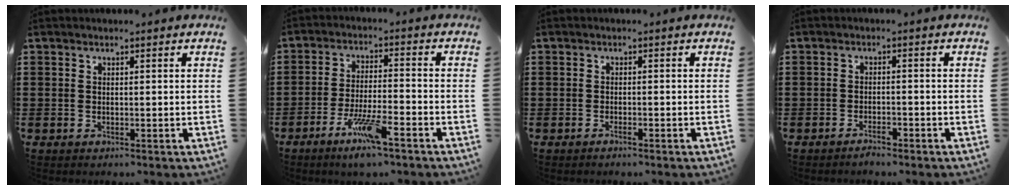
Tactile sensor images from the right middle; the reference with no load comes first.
{"total": 7.1, "force": [-4.5, 1.0, 5.4], "torque": [-0.111, -0.005, -0.083]}
{"total": 0.8, "force": [-0.6, 0.1, 0.5], "torque": [-0.013, -0.003, -0.012]}
{"total": 1.8, "force": [-1.6, 0.3, 0.9], "torque": [-0.018, 0.001, -0.030]}